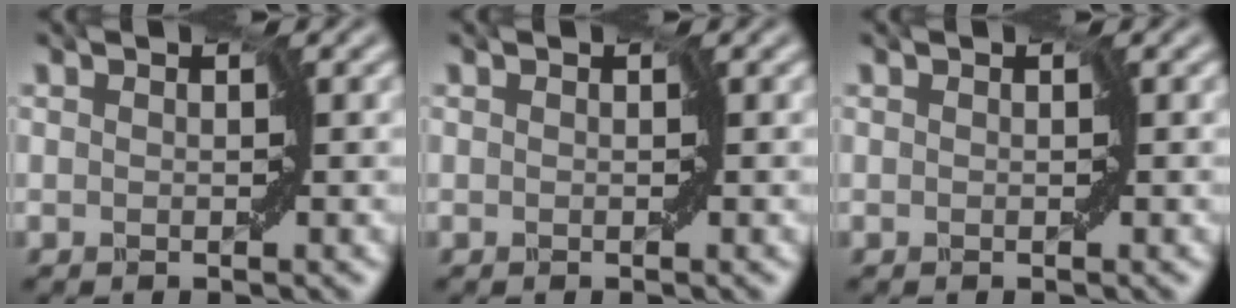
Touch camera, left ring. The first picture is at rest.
{"total": 0.0}
{"total": 0.0}